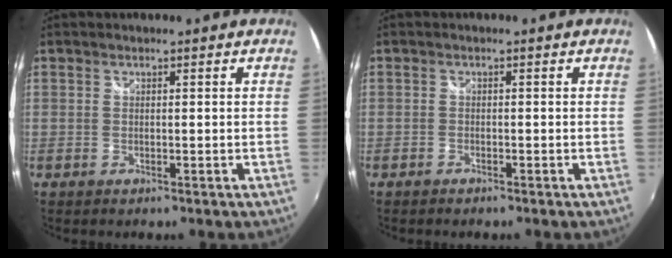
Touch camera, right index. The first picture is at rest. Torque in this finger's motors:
{"motor_torque": [0.19, -0.17, 0.03, -0.03]}